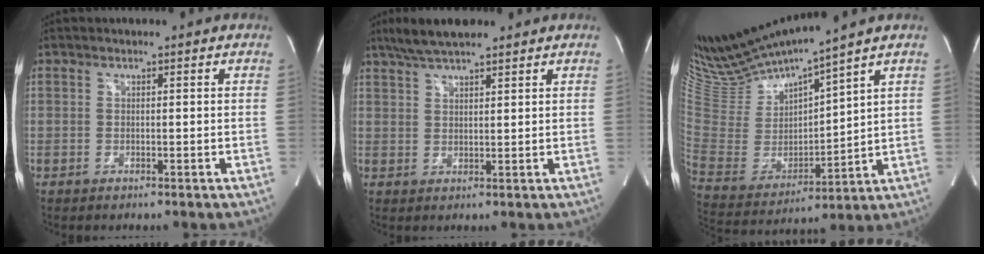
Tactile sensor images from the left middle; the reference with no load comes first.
{"total": 7.0, "force": [5.6, 1.3, 4.0], "torque": [-0.078, 0.022, 0.101]}
{"total": 14.9, "force": [13.8, -0.6, 5.5], "torque": [-0.119, -0.021, 0.282]}